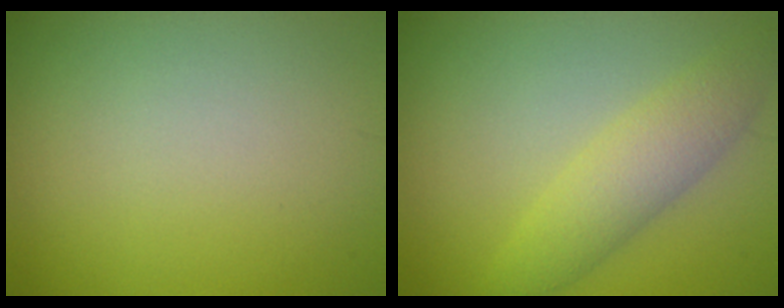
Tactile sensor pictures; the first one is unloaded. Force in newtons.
{"total": 3.7, "press": 3.7, "slide": 0.2}